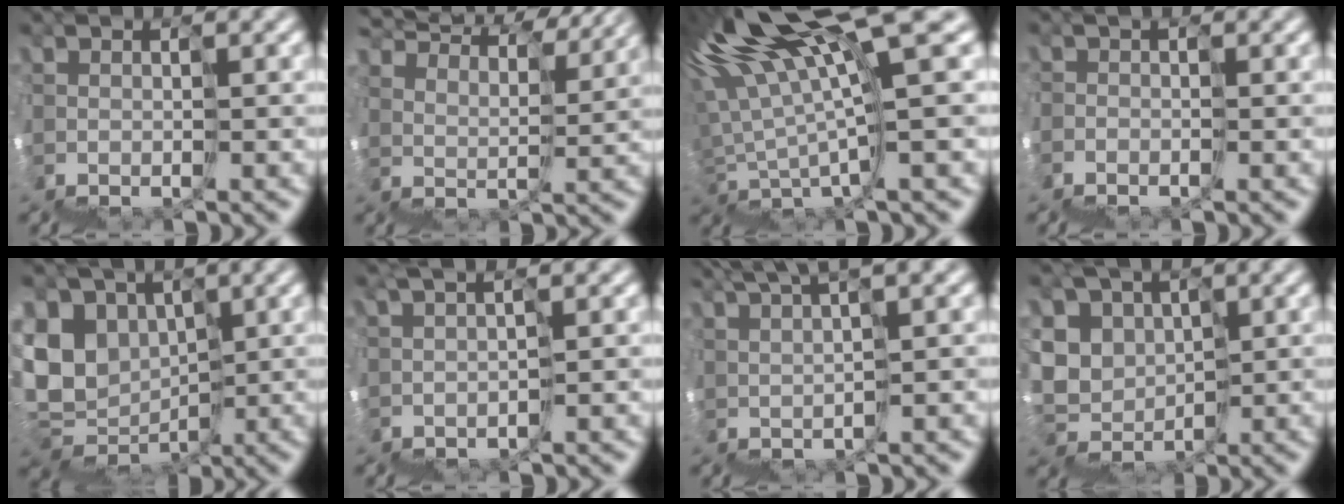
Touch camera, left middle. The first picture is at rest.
{"total": 8.9, "force": [8.7, 1.1, 1.4], "torque": [-0.044, 0.035, 0.138]}
{"total": 10.3, "force": [5.2, 1.1, 8.9], "torque": [-0.163, 0.017, 0.103]}
{"total": 2.7, "force": [-2.0, 1.2, 1.3], "torque": [-0.023, -0.024, -0.039]}
{"total": 7.6, "force": [1.1, 7.1, 2.6], "torque": [-0.043, 0.006, 0.030]}
{"total": 1.7, "force": [1.5, -0.1, 0.7], "torque": [-0.028, 0.011, 0.024]}
{"total": 4.8, "force": [4.4, -0.1, 2.0], "torque": [-0.045, 0.028, 0.080]}
{"total": 5.0, "force": [1.3, 4.6, 1.5], "torque": [-0.010, 0.010, 0.022]}